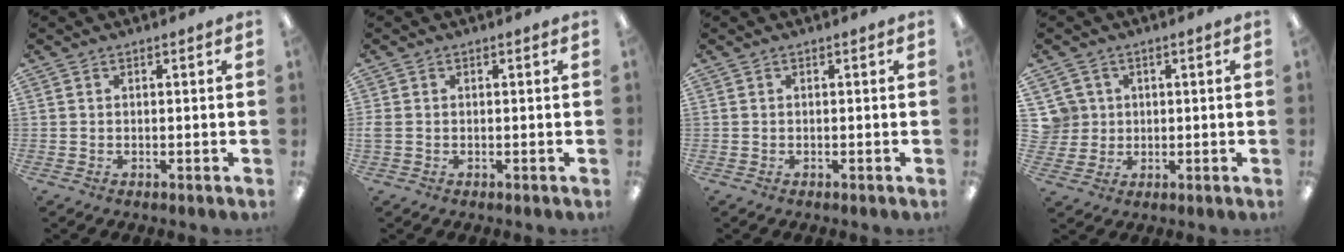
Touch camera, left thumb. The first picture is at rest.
{"total": 1.1, "force": [0.0, 0.7, 0.8], "torque": [-0.018, 0.003, 0.000]}
{"total": 0.0}
{"total": 5.5, "force": [1.5, 5.2, 0.3], "torque": [-0.018, 0.008, 0.032]}